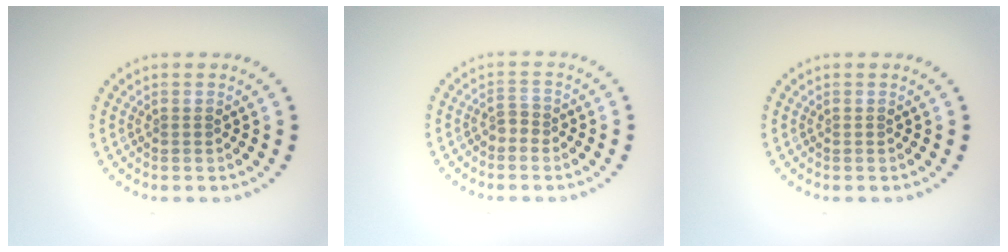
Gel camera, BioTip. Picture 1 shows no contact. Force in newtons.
{"total": 1.2, "press": 1.0, "slide": 0.7}
{"total": 0.0}